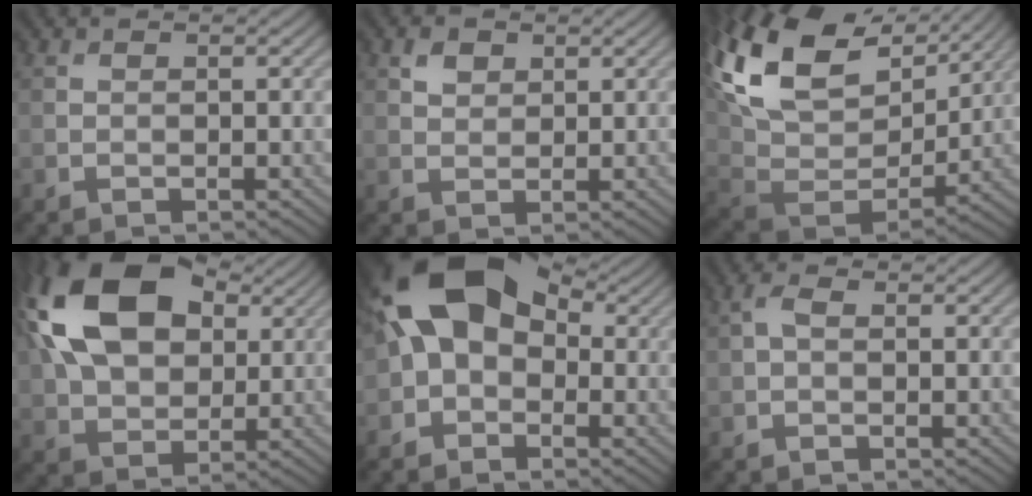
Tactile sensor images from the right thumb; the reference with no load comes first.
{"total": 1.9, "force": [1.1, 1.3, 0.8], "torque": [-0.018, 0.002, 0.019]}
{"total": 19.1, "force": [10.0, 11.1, 11.9], "torque": [-0.277, 0.039, 0.186]}
{"total": 17.8, "force": [6.0, 11.4, 12.3], "torque": [-0.259, 0.037, 0.098]}
{"total": 14.1, "force": [2.4, 9.4, 10.3], "torque": [-0.184, 0.018, 0.023]}
{"total": 1.8, "force": [0.4, 1.0, 1.4], "torque": [-0.032, 0.007, 0.001]}